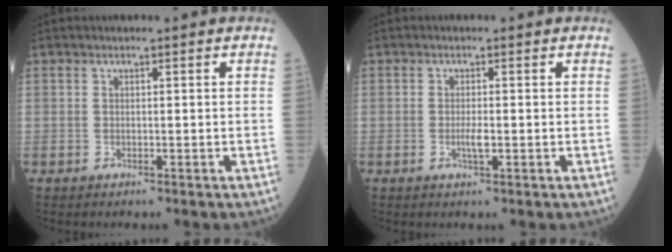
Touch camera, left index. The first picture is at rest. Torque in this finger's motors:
{"motor_torque": [0.55, 0.34, 0.05, 0.01]}